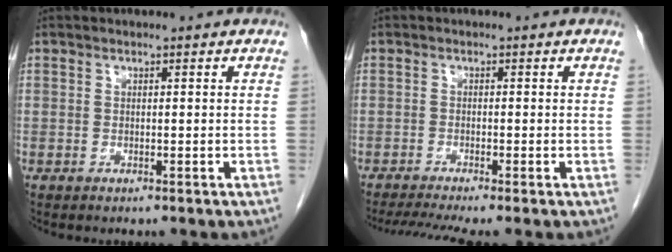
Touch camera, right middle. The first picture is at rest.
{"total": 5.1, "force": [-4.1, -0.5, 3.0], "torque": [-0.050, -0.011, -0.068]}